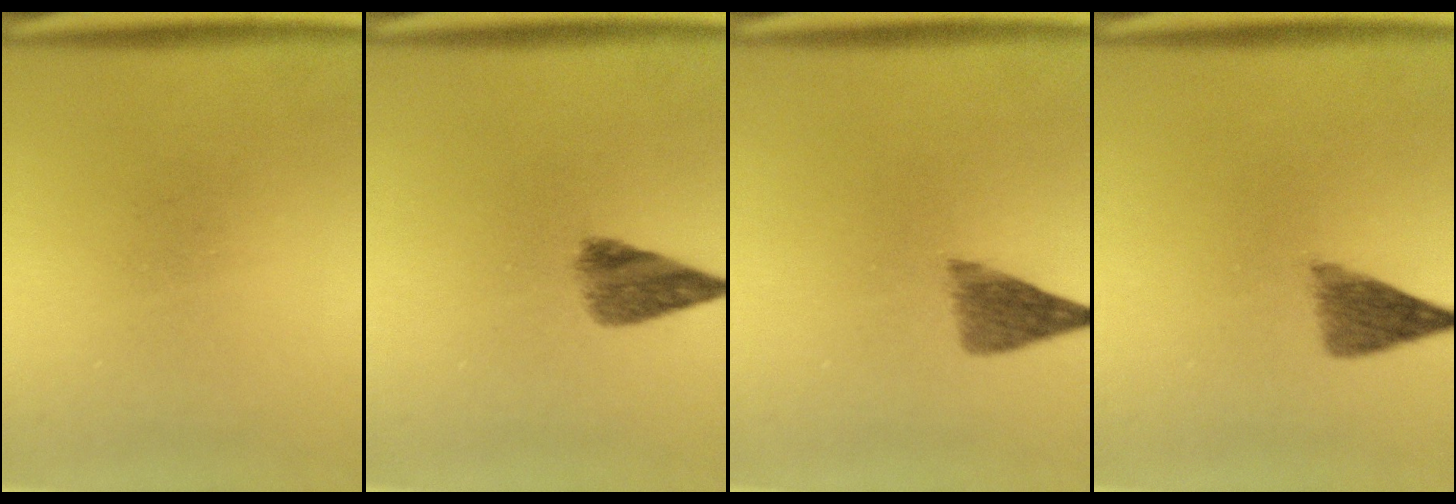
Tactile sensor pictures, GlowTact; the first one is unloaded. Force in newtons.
{"total": 4.7}
{"total": 4.1}
{"total": 4.0}